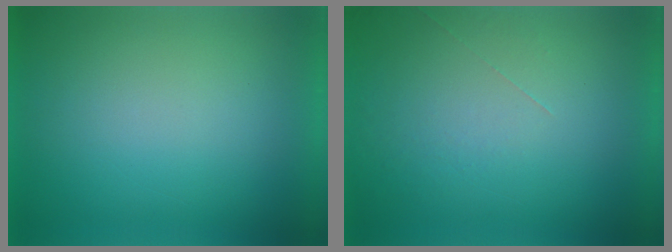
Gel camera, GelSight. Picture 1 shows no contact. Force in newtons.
{"total": 1.2}